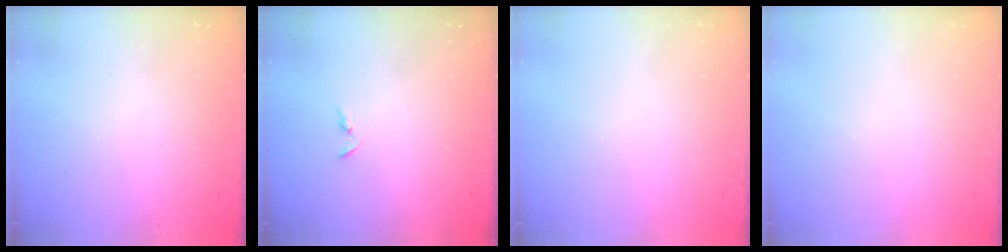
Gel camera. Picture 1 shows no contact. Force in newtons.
{"total": 2.2, "press": 2.2, "slide": 0.2}
{"total": 0.0}
{"total": 0.0}